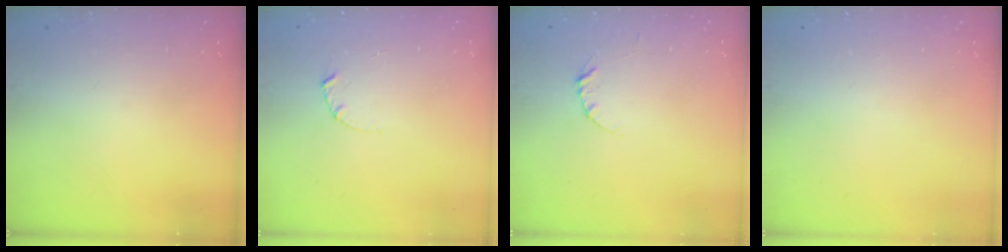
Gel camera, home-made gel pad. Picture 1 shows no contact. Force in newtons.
{"total": 1.7, "press": 1.6, "slide": 0.3}
{"total": 3.7, "press": 3.7, "slide": 0.4}
{"total": 0.0}